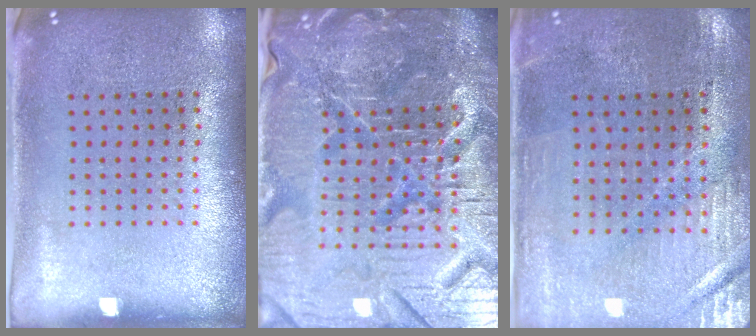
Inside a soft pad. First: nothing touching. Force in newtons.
{"total": 7.2, "press": 6.4, "slide": 3.4}
{"total": 0.7, "press": 0.6, "slide": 0.2}